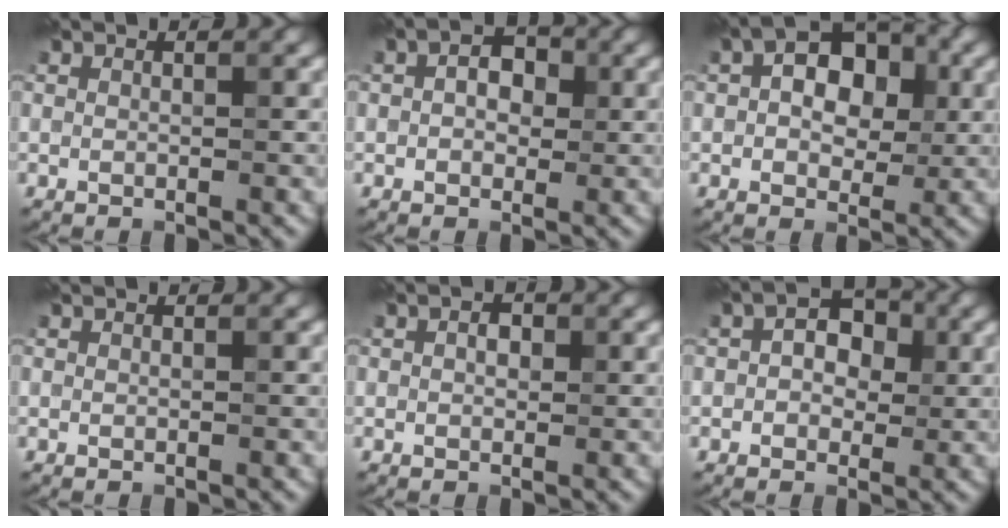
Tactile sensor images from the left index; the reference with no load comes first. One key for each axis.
{"total": 3.0, "fx": 0.4, "fy": 2.0, "fz": 2.2, "tx": -0.030, "ty": 0.006, "tz": -0.002}
{"total": 6.9, "fx": 1.1, "fy": 4.4, "fz": 5.2, "tx": -0.060, "ty": 0.019, "tz": 0.002}
{"total": 0.0}
{"total": 1.3, "fx": 0.2, "fy": 0.8, "fz": 1.0, "tx": -0.014, "ty": 0.002, "tz": 0.000}
{"total": 3.7, "fx": 0.4, "fy": 2.6, "fz": 2.6, "tx": -0.028, "ty": 0.006, "tz": -0.007}